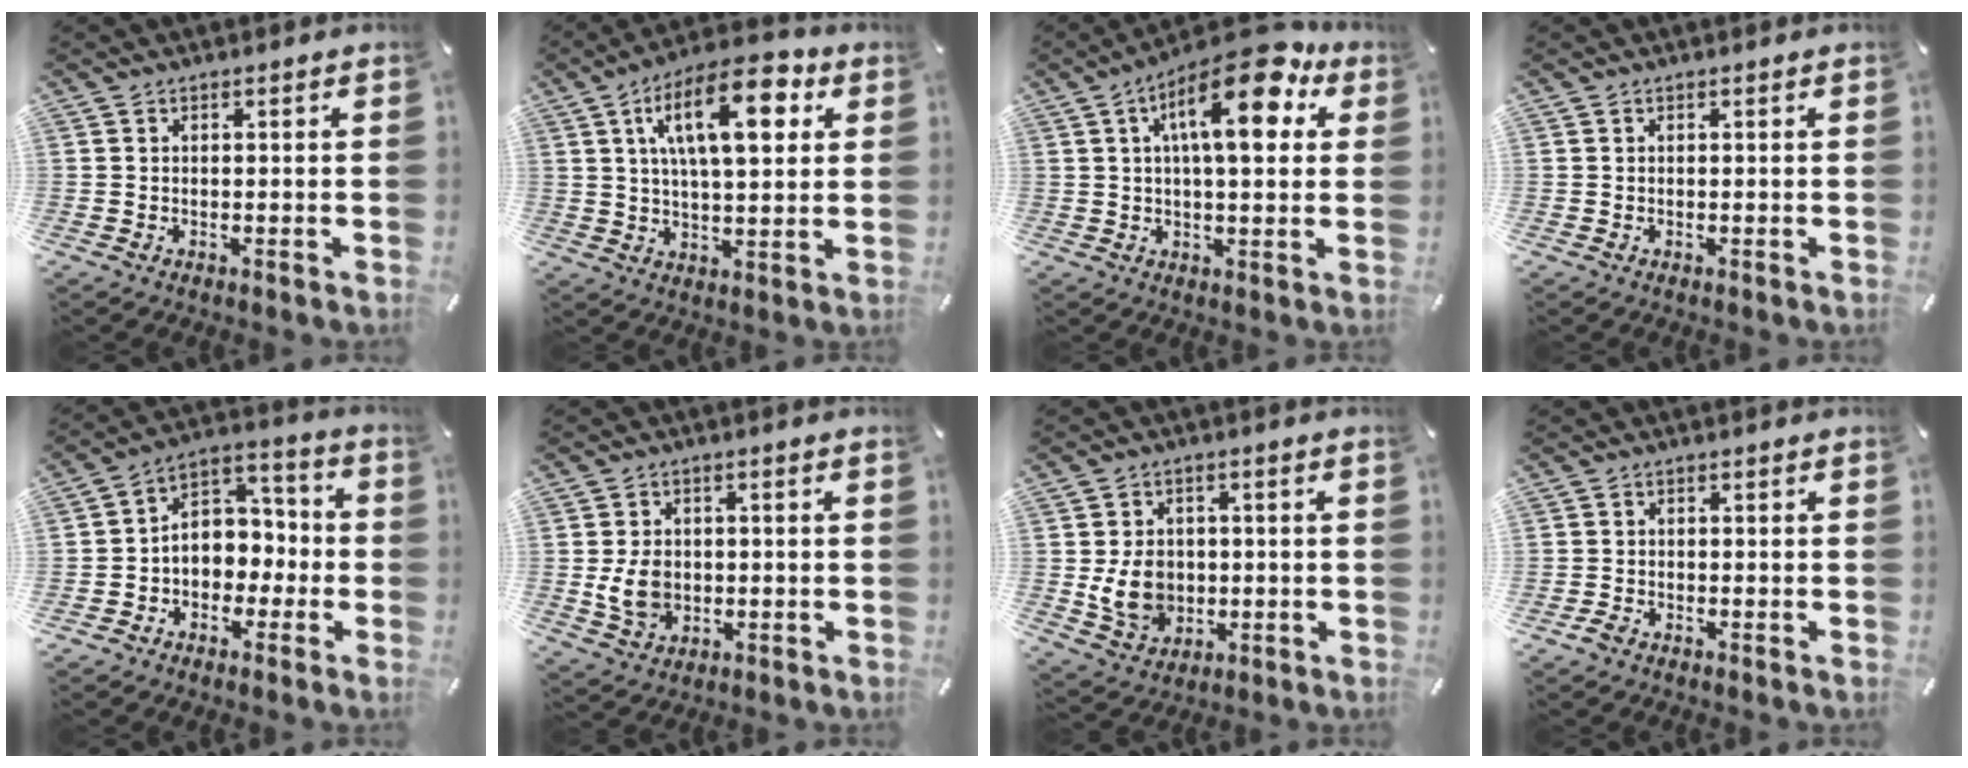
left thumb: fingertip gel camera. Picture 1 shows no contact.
{"total": 17.3, "force": [6.7, 7.6, 14.1], "torque": [-0.225, -0.011, 0.104]}
{"total": 16.4, "force": [6.9, 6.1, 13.6], "torque": [-0.215, -0.024, 0.105]}
{"total": 0.0}
{"total": 7.7, "force": [-1.3, 7.2, 2.4], "torque": [-0.040, 0.007, -0.024]}
{"total": 7.3, "force": [-0.8, 5.9, 4.3], "torque": [-0.095, -0.005, -0.019]}
{"total": 9.1, "force": [-0.8, 7.7, 4.8], "torque": [-0.101, 0.003, -0.015]}
{"total": 1.7, "force": [-1.1, 1.1, 0.5], "torque": [-0.008, 0.005, -0.023]}